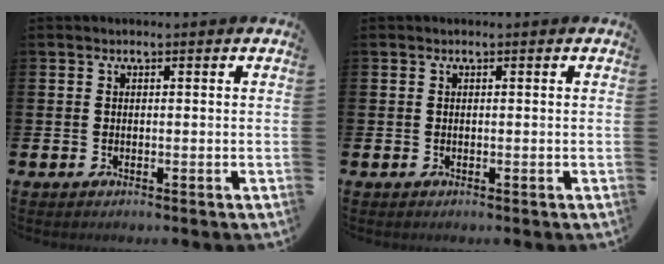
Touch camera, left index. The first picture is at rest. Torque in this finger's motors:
{"motor_torque": [-0.01, -0.01, 0.00, 0.01]}